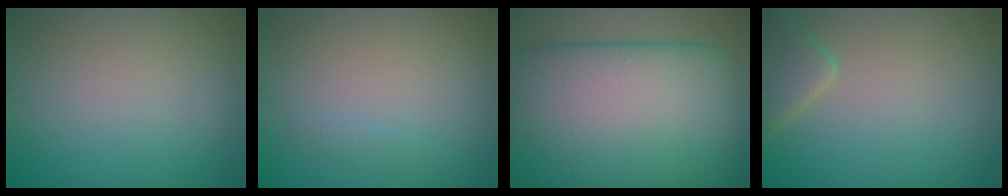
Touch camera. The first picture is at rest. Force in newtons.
{"total": 0.8, "press": 0.8, "slide": 0.0}
{"total": 20.7, "press": 20.7, "slide": 0.9}
{"total": 2.8, "press": 2.8, "slide": 0.1}